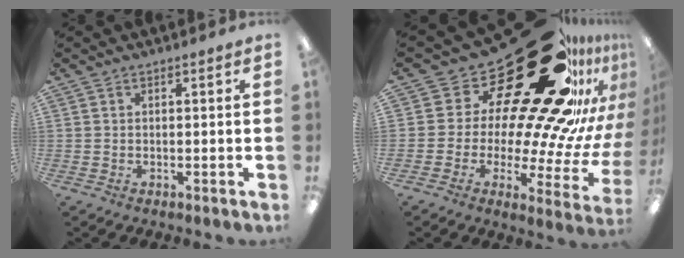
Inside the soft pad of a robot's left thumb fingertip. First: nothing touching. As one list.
[{"total": 35.3, "force": [22.0, 14.1, 23.7], "torque": [-0.307, -0.198, 0.420]}]